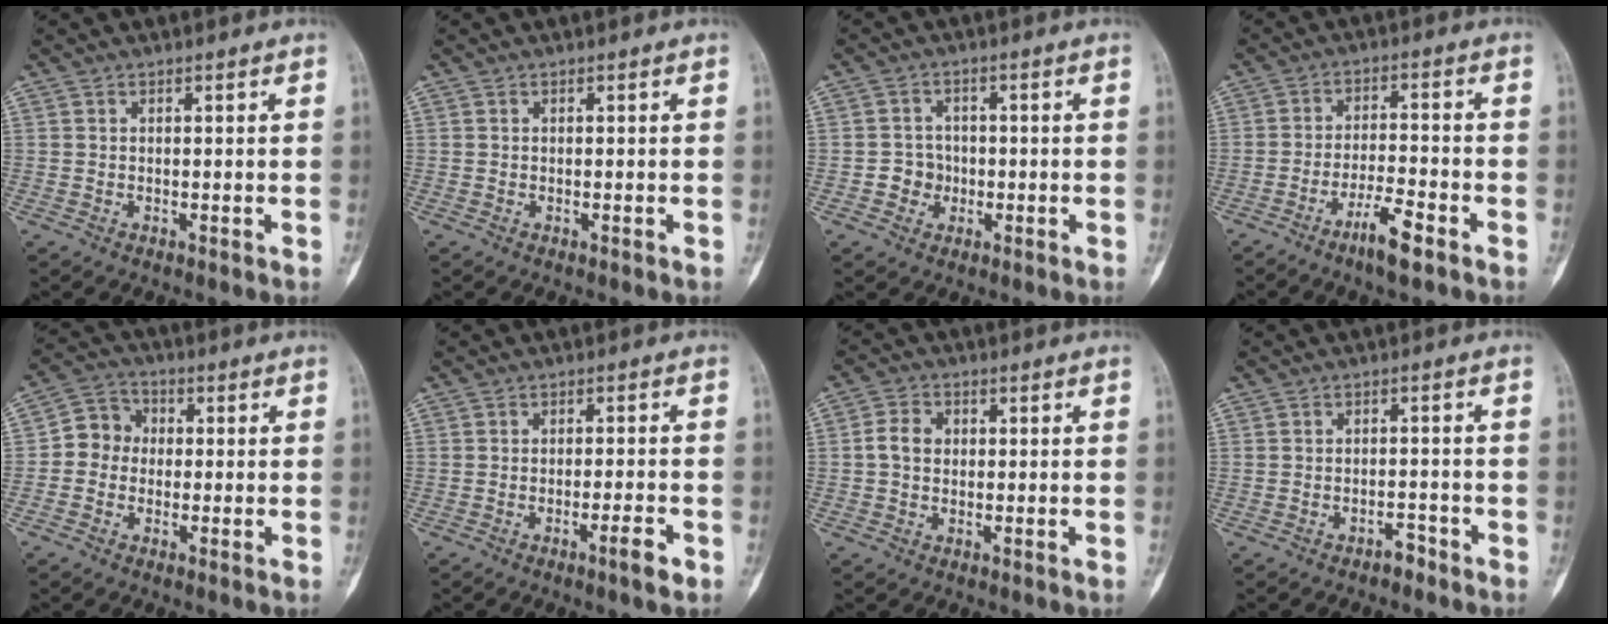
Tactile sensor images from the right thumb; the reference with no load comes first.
{"total": 0.0}
{"total": 3.7, "force": [-0.9, 3.5, 1.1], "torque": [0.006, 0.010, -0.020]}
{"total": 6.7, "force": [-4.3, 1.2, 4.9], "torque": [-0.091, 0.027, -0.076]}
{"total": 6.3, "force": [-0.5, 5.6, 2.7], "torque": [-0.018, 0.021, -0.027]}
{"total": 3.7, "force": [-2.0, 0.3, 3.1], "torque": [-0.051, 0.009, -0.034]}
{"total": 4.2, "force": [0.1, 3.3, 2.5], "torque": [-0.039, 0.012, -0.004]}
{"total": 2.1, "force": [-1.7, 1.0, 0.8], "torque": [-0.008, 0.016, -0.026]}